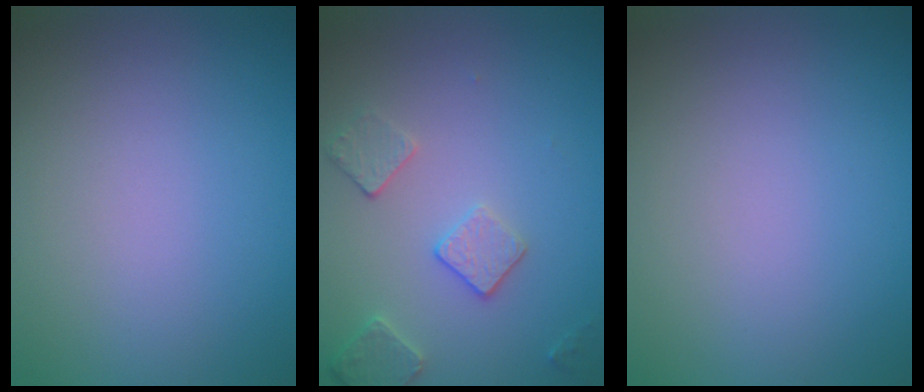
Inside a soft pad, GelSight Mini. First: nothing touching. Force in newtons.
{"total": 2.6, "press": 2.5, "slide": 0.8}
{"total": 0.0}